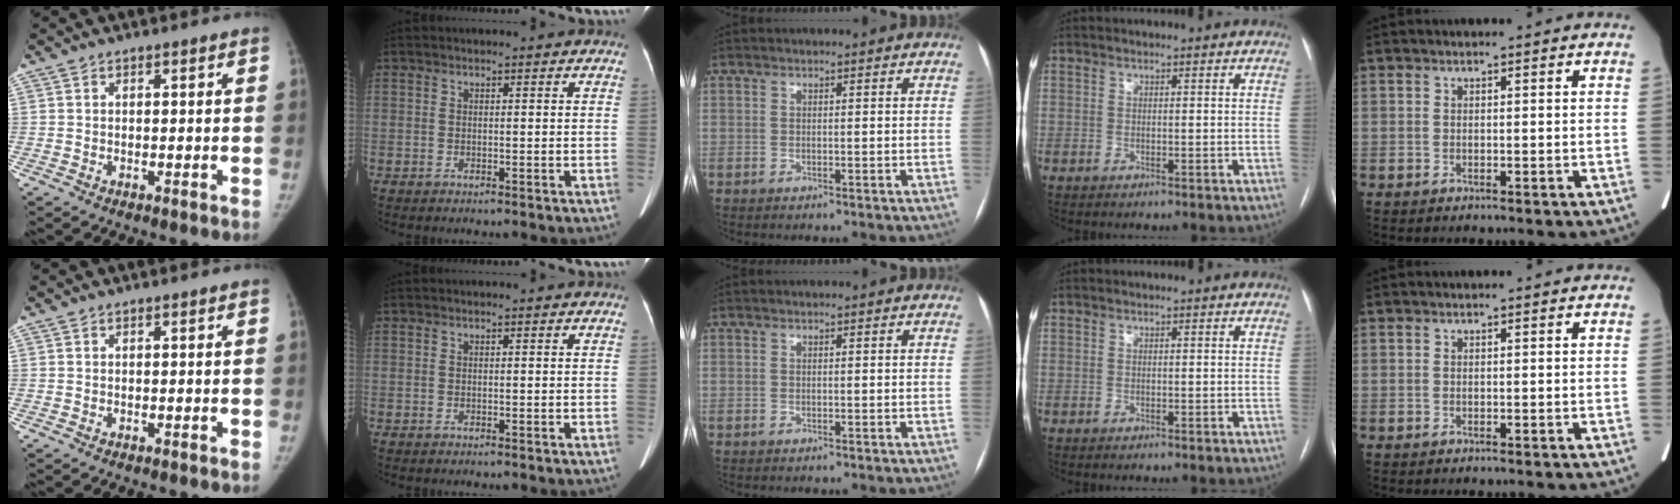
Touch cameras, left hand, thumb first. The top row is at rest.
{}